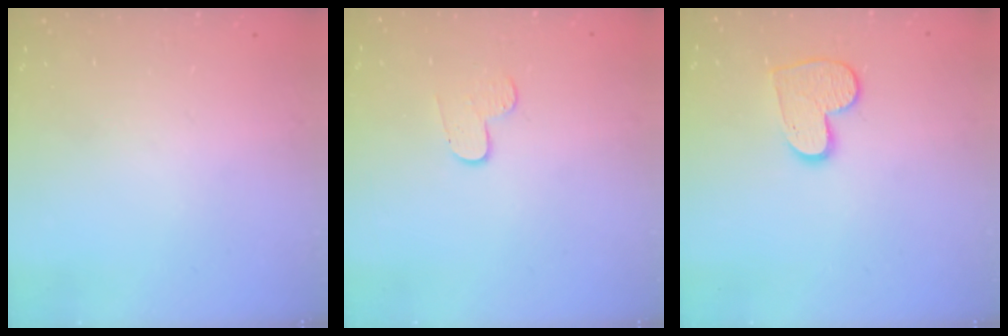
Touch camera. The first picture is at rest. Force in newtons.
{"total": 6.2, "press": 6.2, "slide": 0.6}
{"total": 10.0, "press": 10.0, "slide": 0.9}